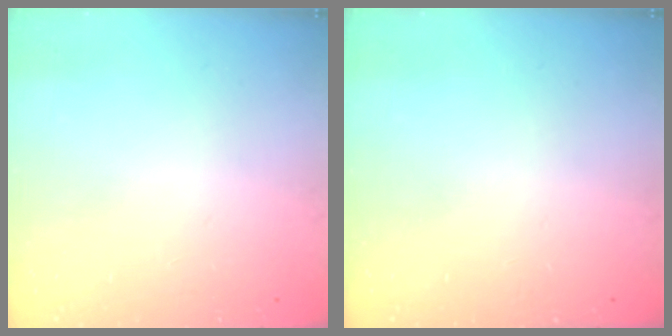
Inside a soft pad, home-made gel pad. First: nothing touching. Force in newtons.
{"total": 0.0}